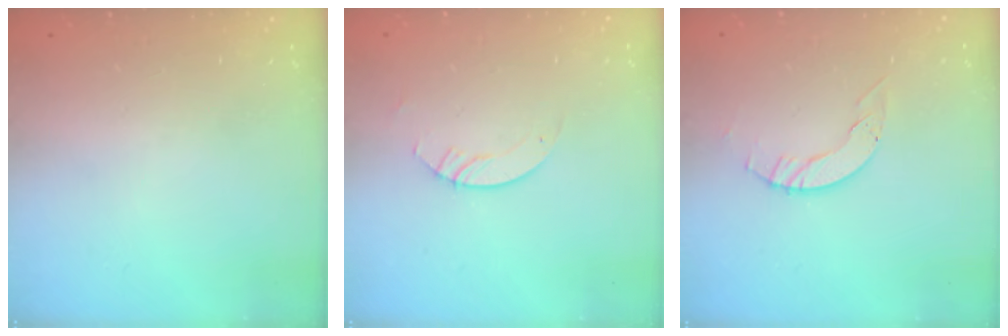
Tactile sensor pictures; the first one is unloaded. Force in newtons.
{"total": 2.1, "press": 2.1, "slide": 0.2}
{"total": 4.0, "press": 4.0, "slide": 0.1}